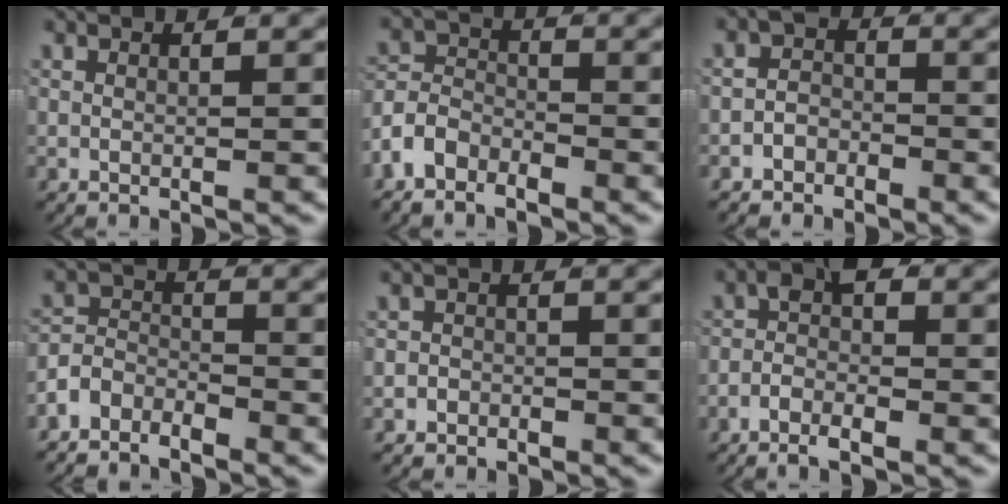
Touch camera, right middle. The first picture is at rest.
{"total": 4.7, "force": [-2.5, 3.6, 1.8], "torque": [-0.035, -0.010, -0.049]}
{"total": 2.4, "force": [-1.9, 1.5, 0.3], "torque": [0.005, -0.007, -0.035]}
{"total": 4.4, "force": [-3.2, 2.8, 1.1], "torque": [-0.015, -0.013, -0.064]}
{"total": 1.3, "force": [-1.1, 0.7, -0.2], "torque": [0.011, -0.002, -0.021]}
{"total": 3.8, "force": [-1.3, 2.1, 2.9], "torque": [-0.042, -0.001, -0.032]}